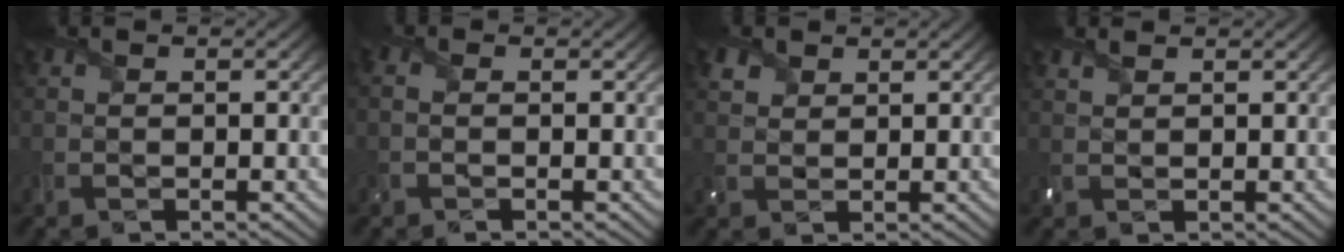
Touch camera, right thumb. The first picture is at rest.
{"total": 0.8, "force": [-0.3, 0.4, 0.6], "torque": [-0.016, -0.001, -0.008]}
{"total": 2.1, "force": [1.4, 1.4, 0.5], "torque": [-0.019, 0.002, 0.030]}
{"total": 1.5, "force": [1.3, 0.4, 0.6], "torque": [-0.024, 0.005, 0.031]}